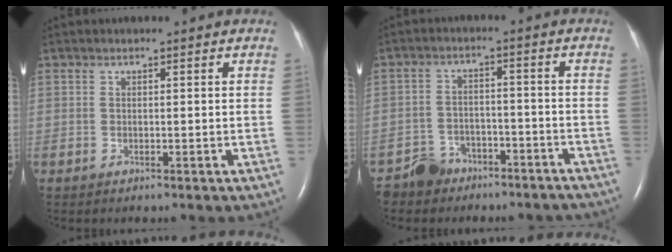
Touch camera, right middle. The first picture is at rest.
{"total": 8.0, "force": [-6.4, 4.7, 0.9], "torque": [-0.011, 0.017, -0.094]}